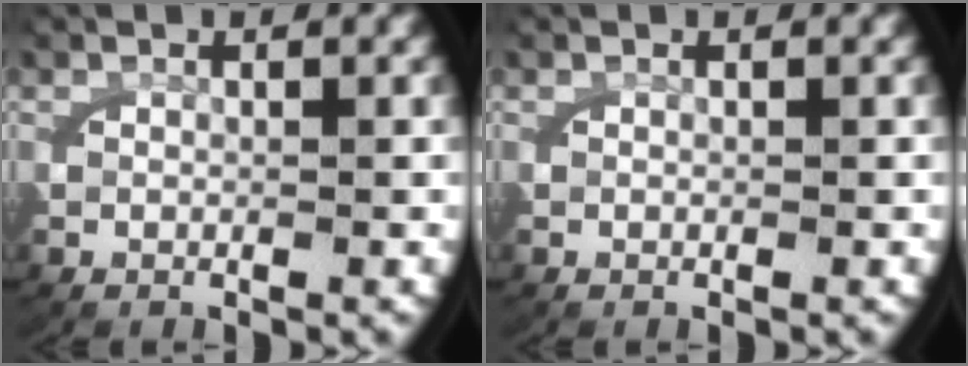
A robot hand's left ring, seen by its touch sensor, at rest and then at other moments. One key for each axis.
{"total": 0.0}